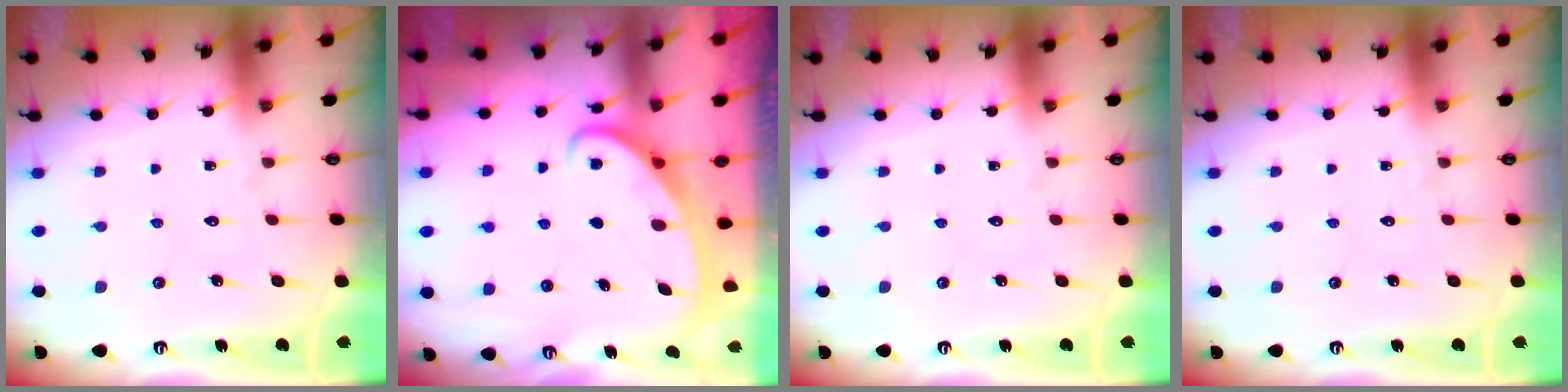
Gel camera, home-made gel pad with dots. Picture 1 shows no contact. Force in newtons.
{"total": 2.6, "press": 2.6, "slide": 0.3}
{"total": 0.0}
{"total": 0.0}